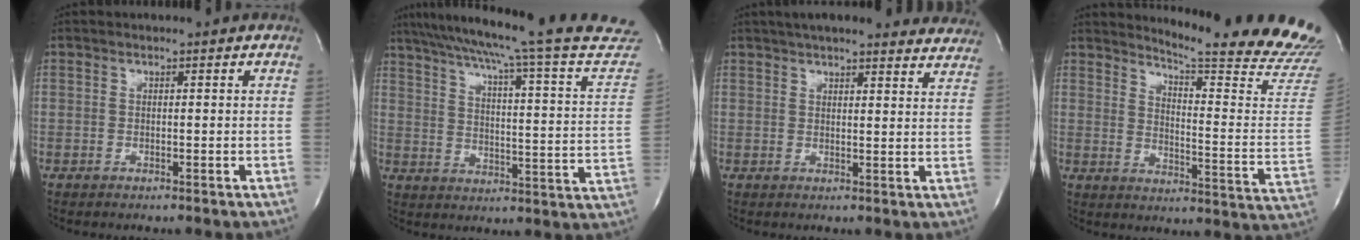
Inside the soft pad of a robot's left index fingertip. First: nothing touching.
{"total": 30.2, "force": [26.5, 0.3, 14.5], "torque": [-0.220, -0.077, 0.328]}
{"total": 21.1, "force": [19.3, 3.9, 7.8], "torque": [-0.109, -0.004, 0.225]}
{"total": 22.0, "force": [20.7, -1.3, 7.4], "torque": [-0.114, -0.154, 0.243]}